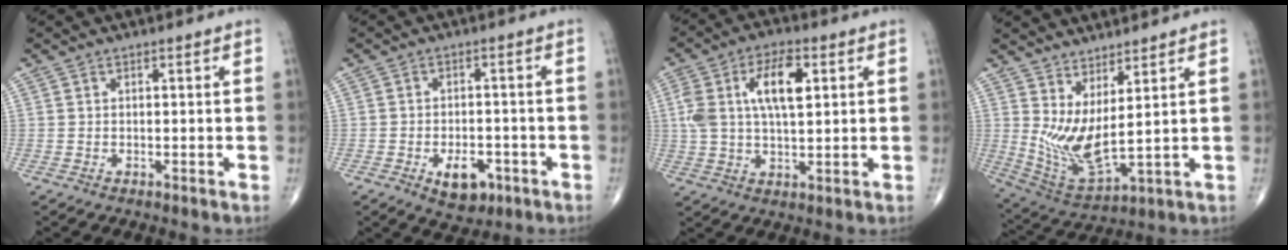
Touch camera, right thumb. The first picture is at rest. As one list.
[{"total": 6.7, "force": [-2.9, 3.9, 4.5], "torque": [-0.050, 0.010, -0.037]}, {"total": 11.5, "force": [2.8, 5.2, 9.8], "torque": [-0.186, 0.009, 0.051]}, {"total": 10.6, "force": [3.2, 2.9, 9.7], "torque": [-0.201, -0.045, 0.076]}]